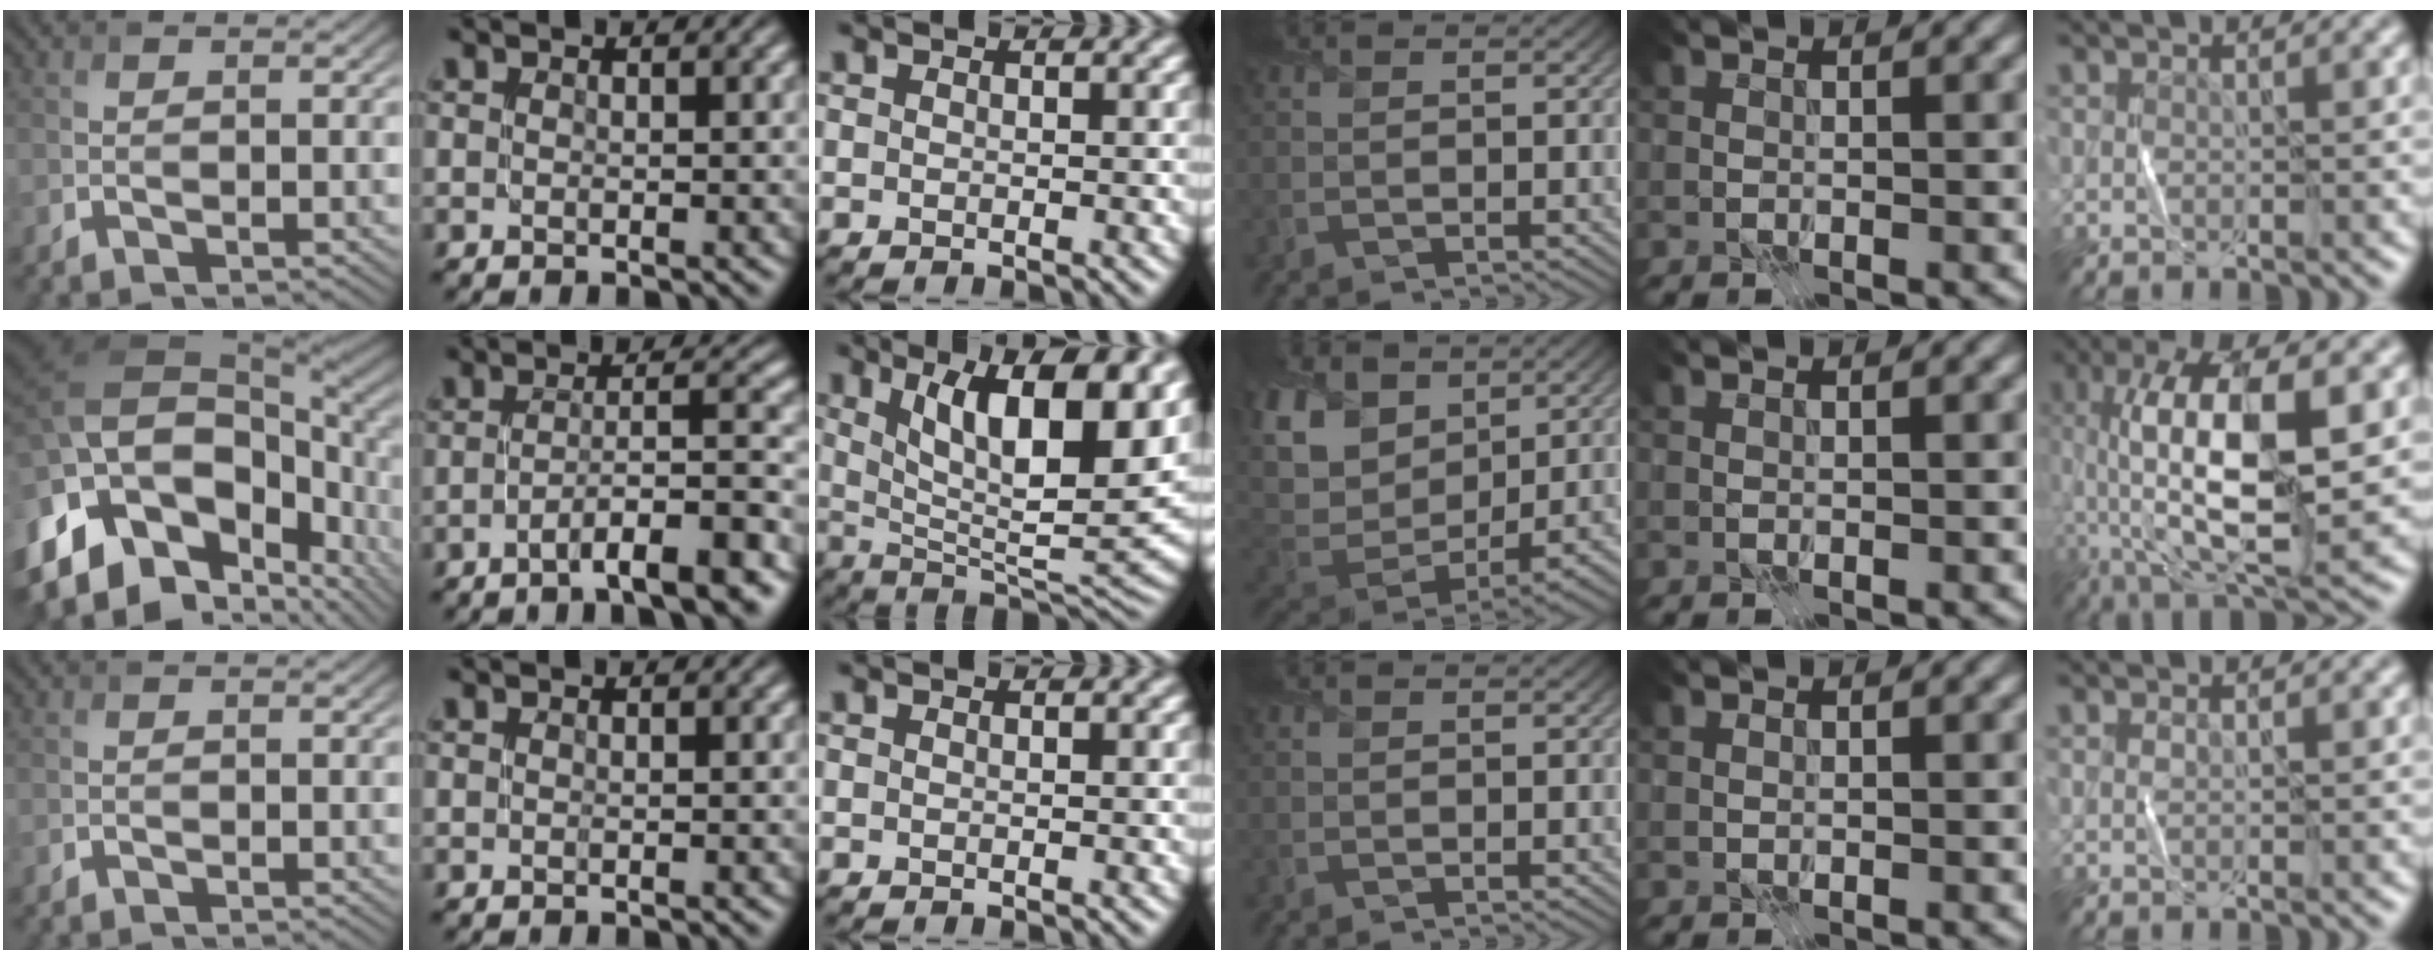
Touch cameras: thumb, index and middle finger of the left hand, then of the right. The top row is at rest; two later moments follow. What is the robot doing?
{"motion": "fold", "object": "shorts"}